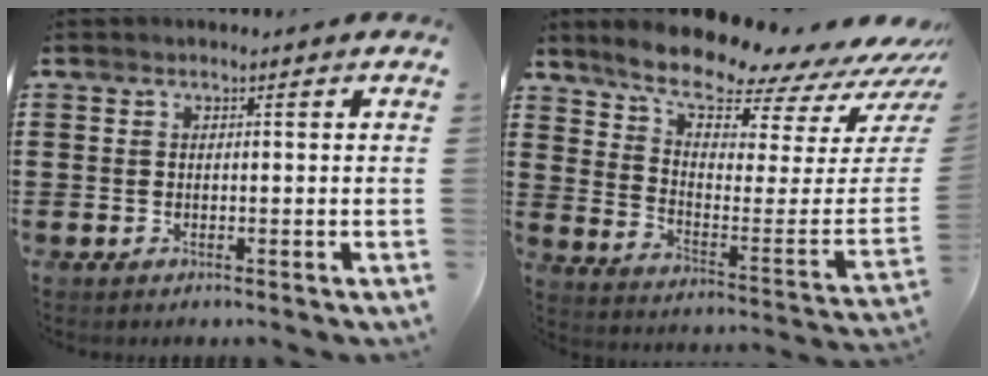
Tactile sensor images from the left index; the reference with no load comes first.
{"total": 9.7, "force": [8.5, 1.8, 4.4], "torque": [-0.095, -0.082, 0.140]}